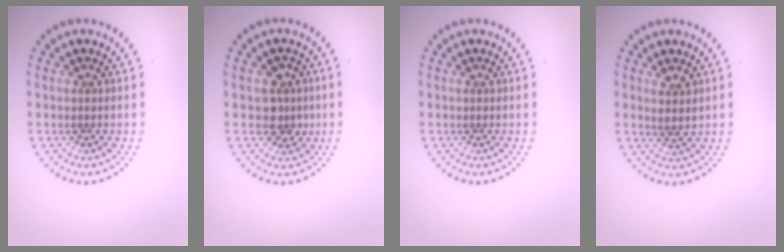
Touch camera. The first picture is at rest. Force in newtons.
{"total": 2.5, "press": 2.3, "slide": 0.9}
{"total": 0.0}
{"total": 1.8, "press": 1.5, "slide": 1.0}